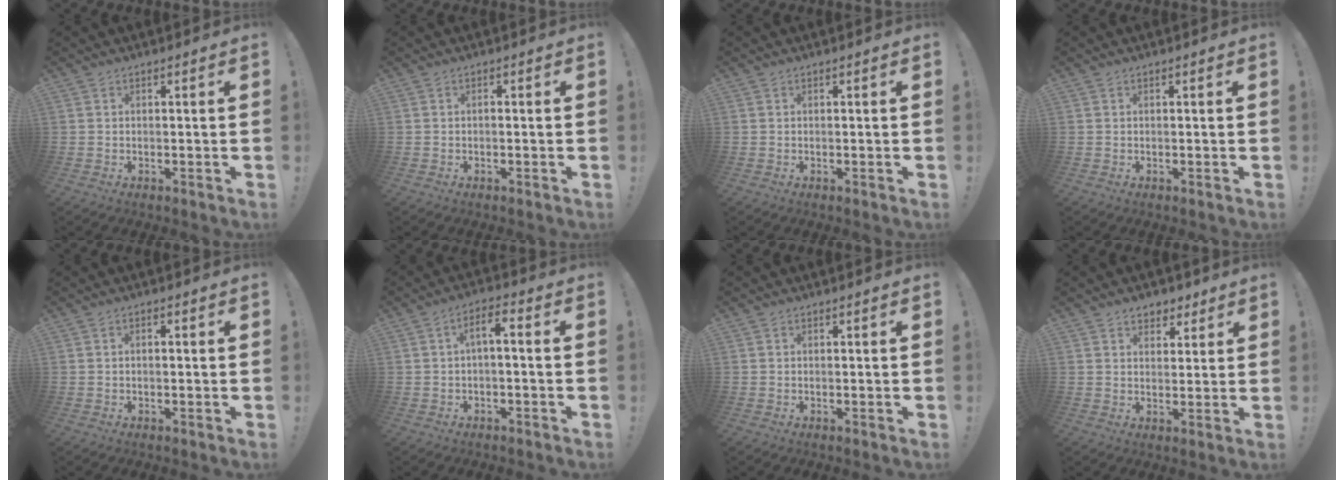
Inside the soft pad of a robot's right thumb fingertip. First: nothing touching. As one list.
[{"total": 0.5, "force": [-0.4, 0.1, 0.3], "torque": [-0.006, 0.001, -0.008]}, {"total": 0.0}, {"total": 0.0}, {"total": 1.0, "force": [-0.5, 0.4, 0.7], "torque": [-0.013, 0.004, -0.009]}, {"total": 4.7, "force": [-1.4, 1.6, 4.2], "torque": [-0.077, 0.010, -0.026]}, {"total": 0.0}, {"total": 5.2, "force": [3.3, 3.8, 1.3], "torque": [-0.002, -0.019, 0.060]}]